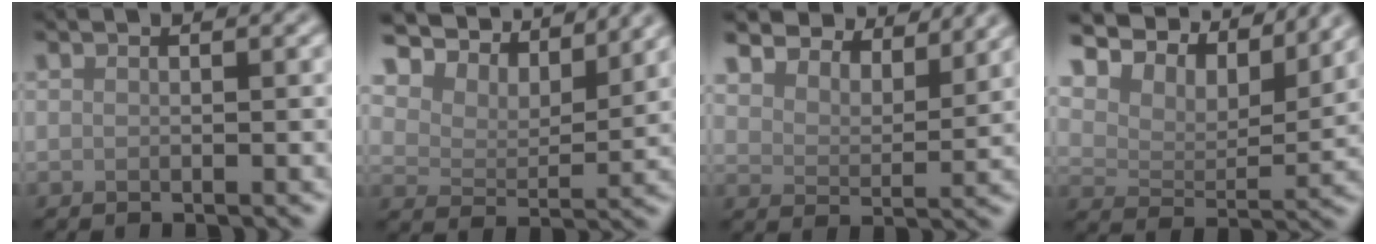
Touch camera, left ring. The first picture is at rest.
{"total": 7.9, "force": [6.3, 3.1, 3.7], "torque": [-0.075, 0.008, 0.086]}
{"total": 7.1, "force": [6.5, 2.1, 2.1], "torque": [-0.053, -0.008, 0.105]}
{"total": 9.1, "force": [7.3, 3.5, 4.3], "torque": [-0.088, 0.009, 0.105]}